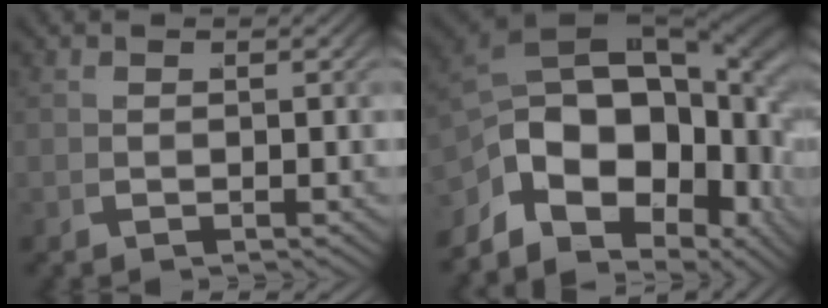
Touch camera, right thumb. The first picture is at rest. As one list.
[{"total": 18.0, "force": [-0.1, 11.3, 14.0], "torque": [-0.246, -0.032, 0.010]}]